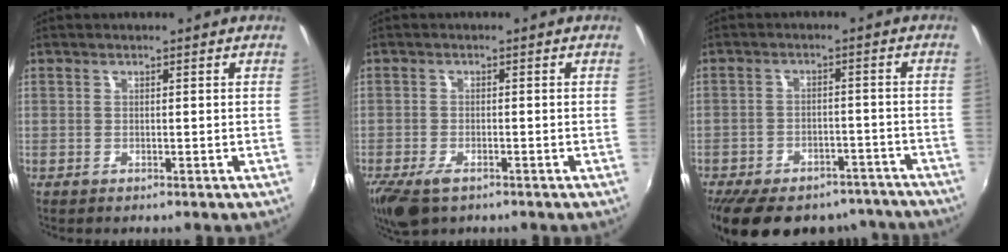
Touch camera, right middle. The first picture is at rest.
{"total": 6.7, "force": [-4.6, 2.7, 4.2], "torque": [-0.106, -0.027, -0.084]}
{"total": 20.8, "force": [-16.9, 9.2, 7.9], "torque": [-0.172, 0.010, -0.212]}